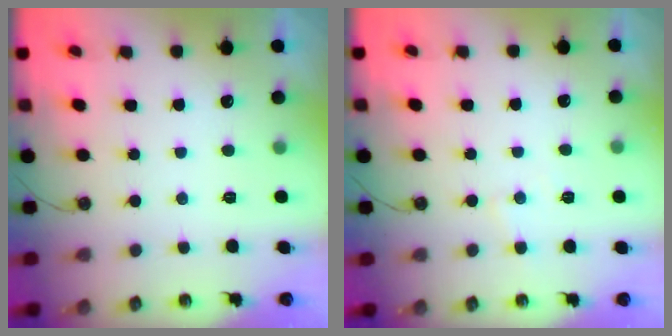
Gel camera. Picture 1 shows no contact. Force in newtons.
{"total": 3.5, "press": 3.5, "slide": 0.5}